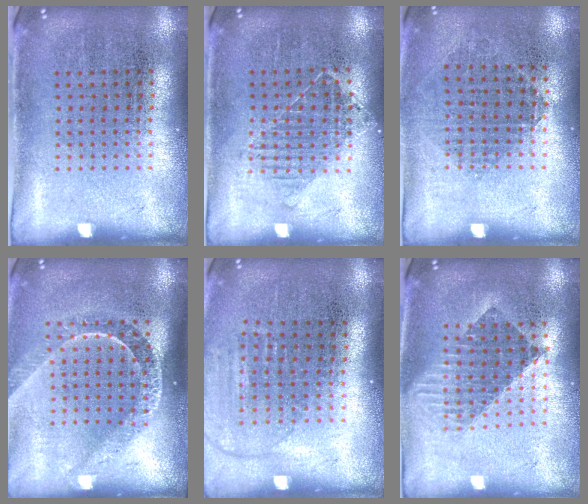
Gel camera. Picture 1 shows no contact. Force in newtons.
{"total": 1.1, "press": 0.9, "slide": 0.6}
{"total": 0.9, "press": 0.8, "slide": 0.4}
{"total": 2.1, "press": 1.6, "slide": 1.3}
{"total": 1.3, "press": 1.2, "slide": 0.6}
{"total": 1.5, "press": 1.3, "slide": 0.8}